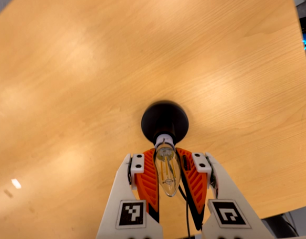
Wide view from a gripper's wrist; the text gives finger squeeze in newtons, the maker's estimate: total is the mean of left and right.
{"total": 20.4, "left": 19.3, "right": 21.4}